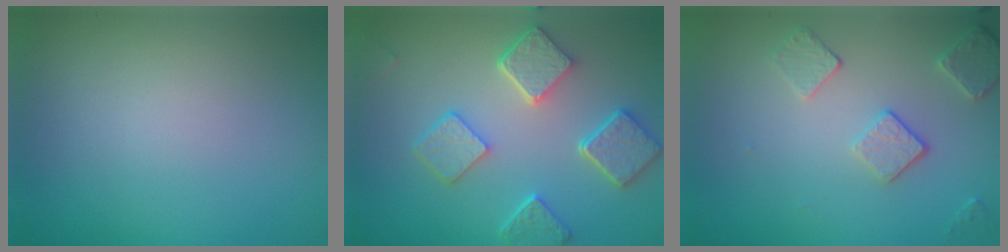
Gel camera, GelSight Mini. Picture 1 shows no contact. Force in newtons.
{"total": 5.5, "press": 4.4, "slide": 3.2}
{"total": 2.6, "press": 2.5, "slide": 0.8}